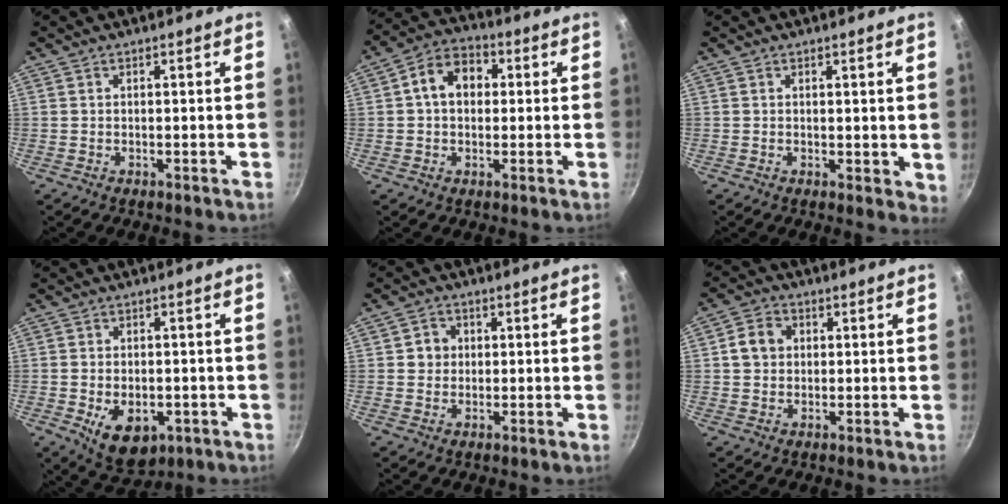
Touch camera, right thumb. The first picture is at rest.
{"total": 9.1, "force": [1.3, 6.8, 5.9], "torque": [-0.065, 0.023, 0.004]}
{"total": 2.5, "force": [1.0, 1.3, 1.9], "torque": [-0.018, -0.006, 0.014]}
{"total": 9.2, "force": [-2.8, 5.9, 6.5], "torque": [-0.080, -0.001, -0.026]}
{"total": 3.7, "force": [0.4, 3.5, 1.2], "torque": [0.004, 0.005, 0.002]}
{"total": 5.5, "force": [0.9, 4.7, 2.7], "torque": [-0.028, 0.010, 0.007]}